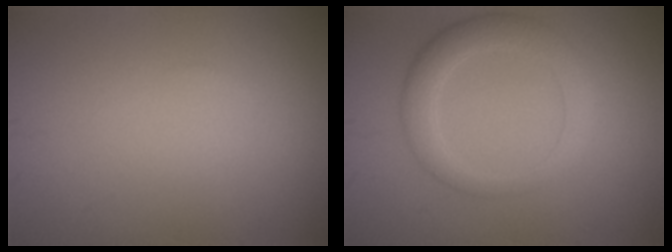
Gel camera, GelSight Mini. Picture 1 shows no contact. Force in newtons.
{"total": 3.5, "press": 3.5, "slide": 0.3}